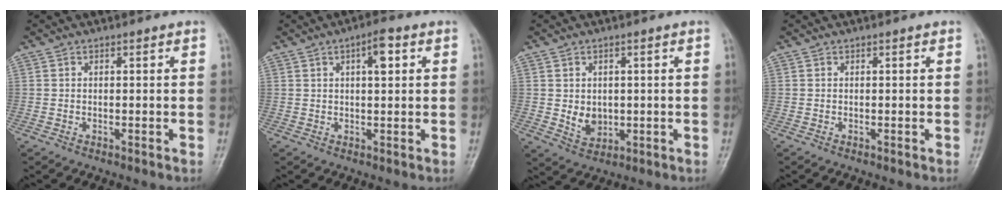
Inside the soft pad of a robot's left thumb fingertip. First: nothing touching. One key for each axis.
{"total": 4.5, "fx": 1.6, "fy": 1.7, "fz": 3.9, "tx": -0.053, "ty": 0.003, "tz": 0.021}
{"total": 4.9, "fx": 0.0, "fy": 4.0, "fz": 3.0, "tx": -0.031, "ty": -0.008, "tz": 0.014}
{"total": 0.0}